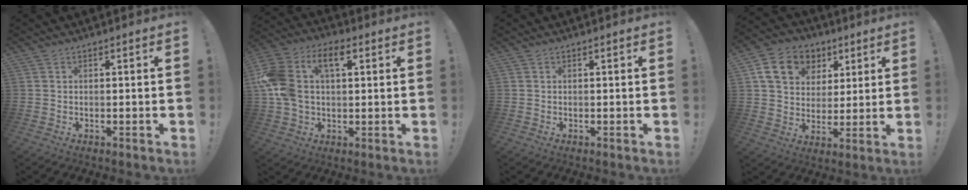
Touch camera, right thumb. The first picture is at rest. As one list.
[{"total": 15.0, "force": [3.8, 9.5, 10.9], "torque": [-0.224, 0.000, 0.066]}, {"total": 0.0}, {"total": 14.6, "force": [6.7, 11.1, 6.6], "torque": [-0.093, -0.023, 0.134]}]